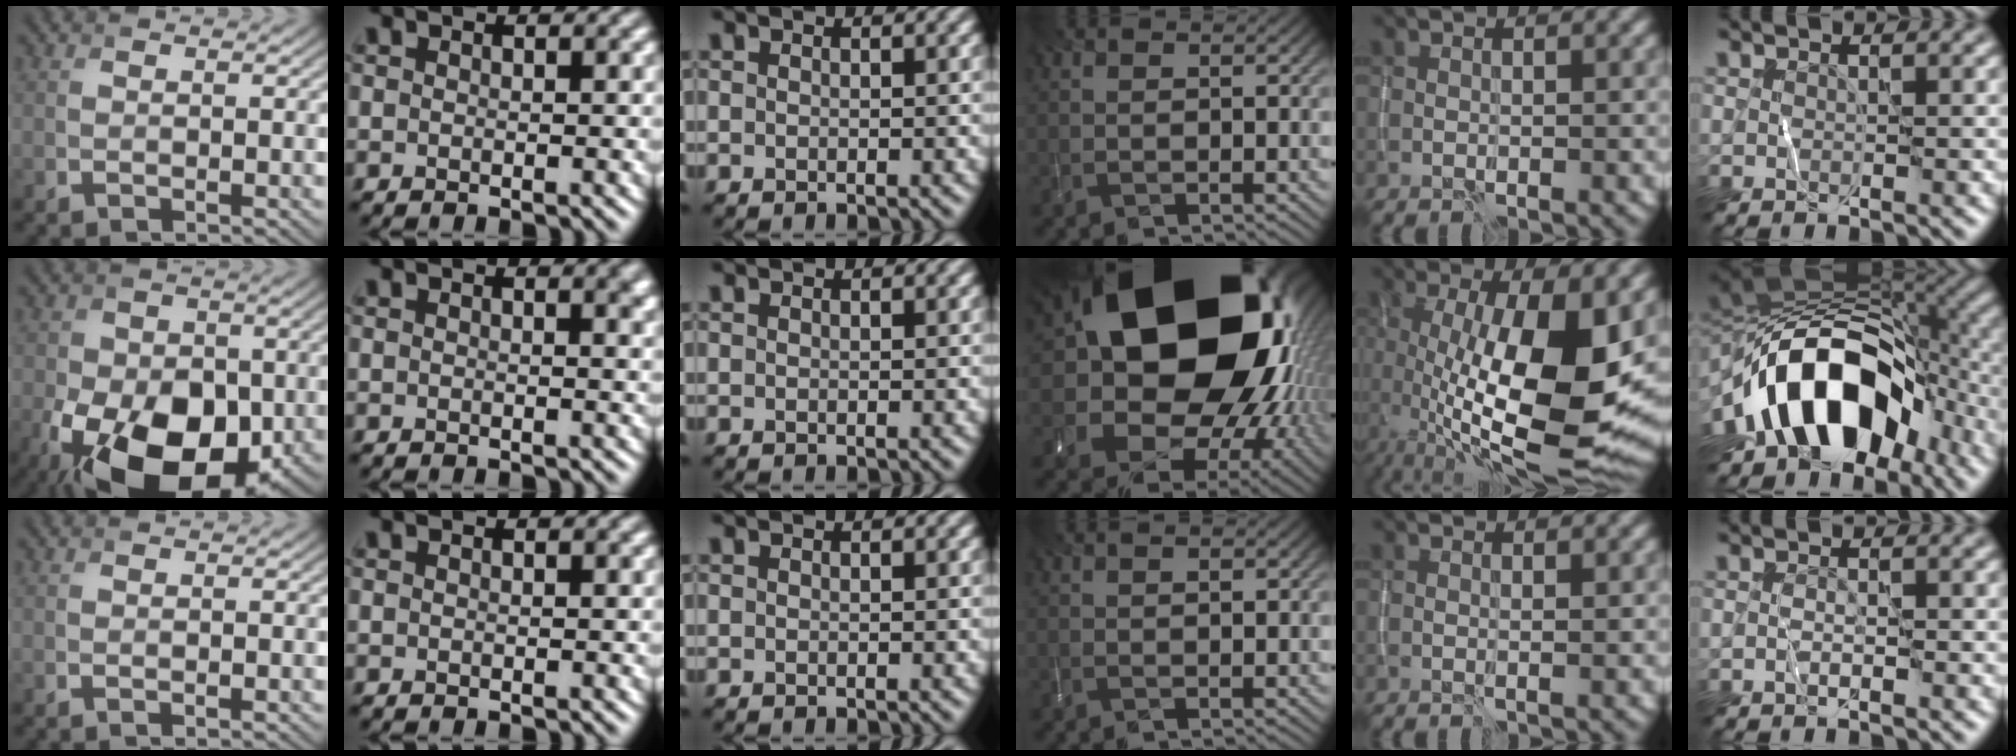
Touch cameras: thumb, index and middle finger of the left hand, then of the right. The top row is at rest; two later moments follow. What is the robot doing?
{"motion": "wipe", "object": "whiteboard"}